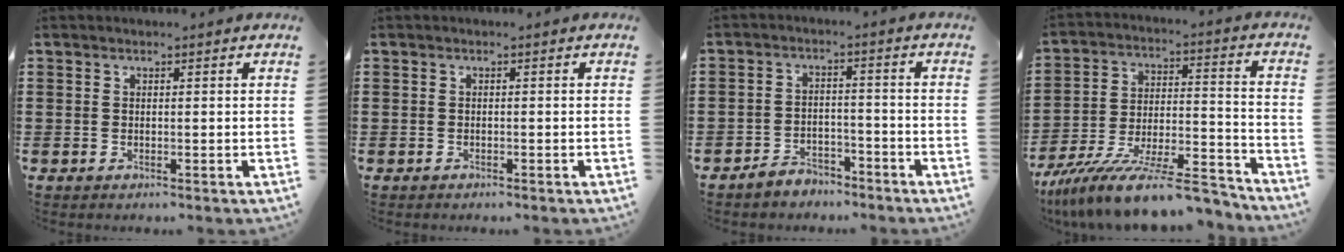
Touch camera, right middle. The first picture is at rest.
{"total": 0.7, "force": [-0.6, 0.3, 0.1], "torque": [-0.001, 0.001, -0.013]}
{"total": 3.9, "force": [-3.7, 1.1, 0.1], "torque": [-0.007, 0.006, -0.078]}
{"total": 14.8, "force": [-12.6, 1.7, 7.7], "torque": [-0.118, 0.038, -0.228]}